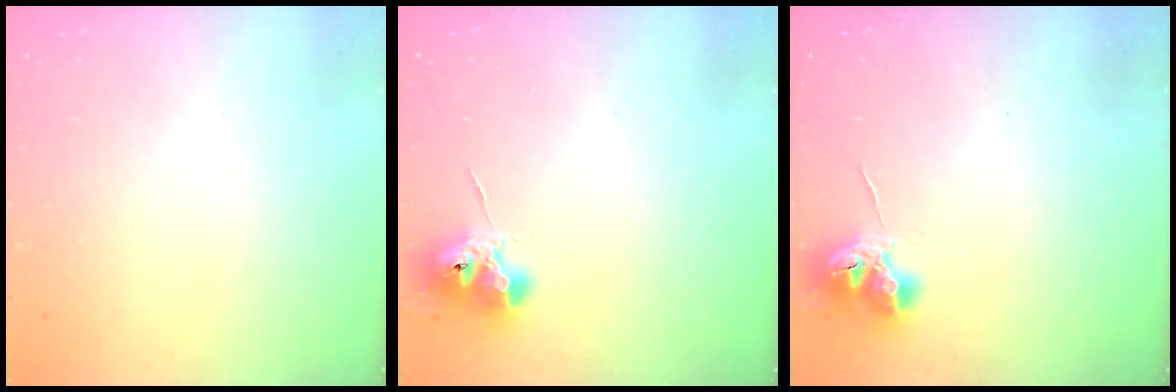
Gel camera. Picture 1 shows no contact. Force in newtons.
{"total": 10.0, "press": 10.0, "slide": 0.3}
{"total": 9.9, "press": 9.9, "slide": 0.5}